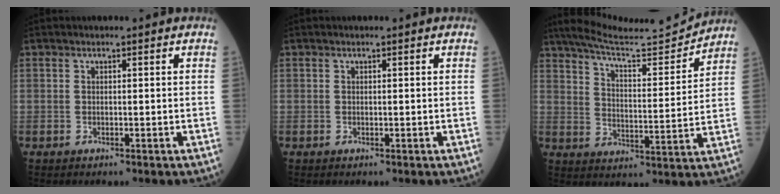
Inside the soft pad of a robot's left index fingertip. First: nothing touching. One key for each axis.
{"total": 0.0}
{"total": 13.7, "fx": 13.2, "fy": -0.2, "fz": 3.7, "tx": -0.066, "ty": -0.018, "tz": 0.203}